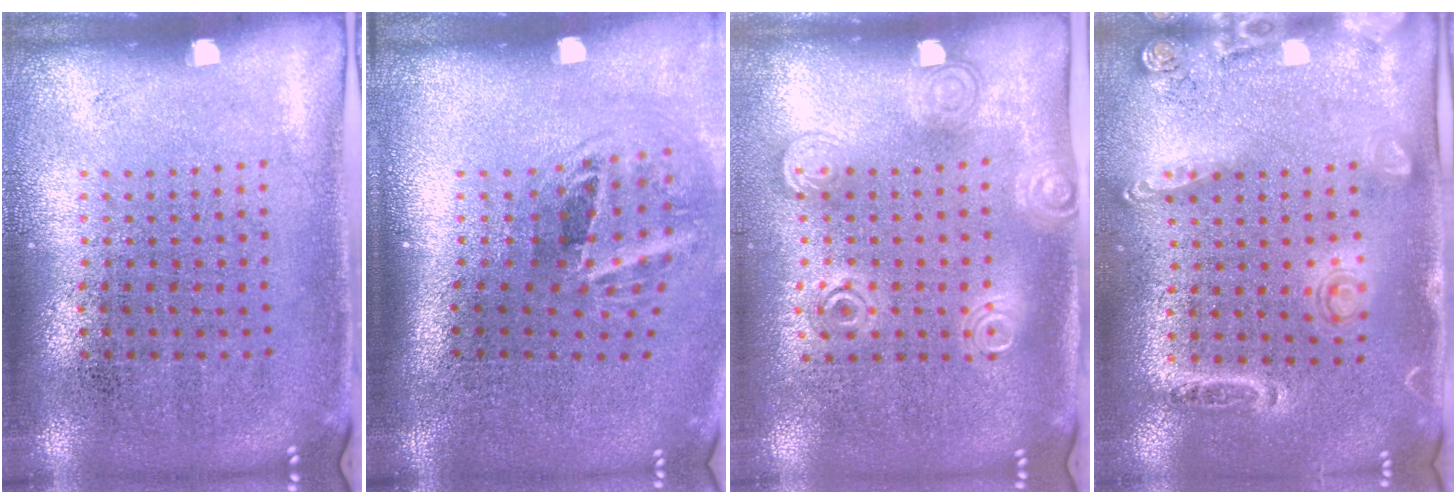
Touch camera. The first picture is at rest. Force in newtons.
{"total": 2.0, "press": 1.2, "slide": 1.6}
{"total": 1.5, "press": 1.4, "slide": 0.7}
{"total": 1.6, "press": 1.4, "slide": 0.8}